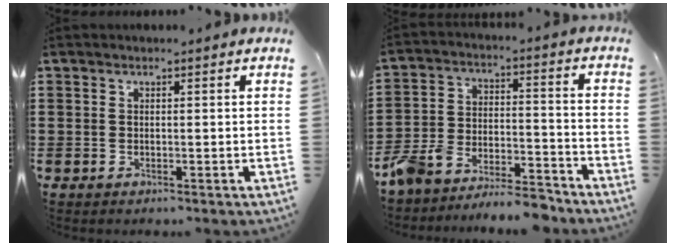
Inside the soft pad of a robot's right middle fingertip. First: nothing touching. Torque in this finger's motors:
{"motor_torque": [0.46, 0.12, 0.12, 0.16]}